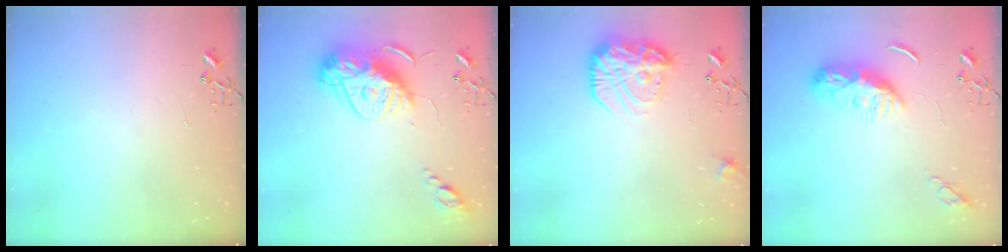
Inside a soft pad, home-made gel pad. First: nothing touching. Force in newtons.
{"total": 15.8, "press": 15.7, "slide": 1.7}
{"total": 18.8, "press": 18.7, "slide": 1.2}
{"total": 9.9, "press": 9.9, "slide": 0.5}